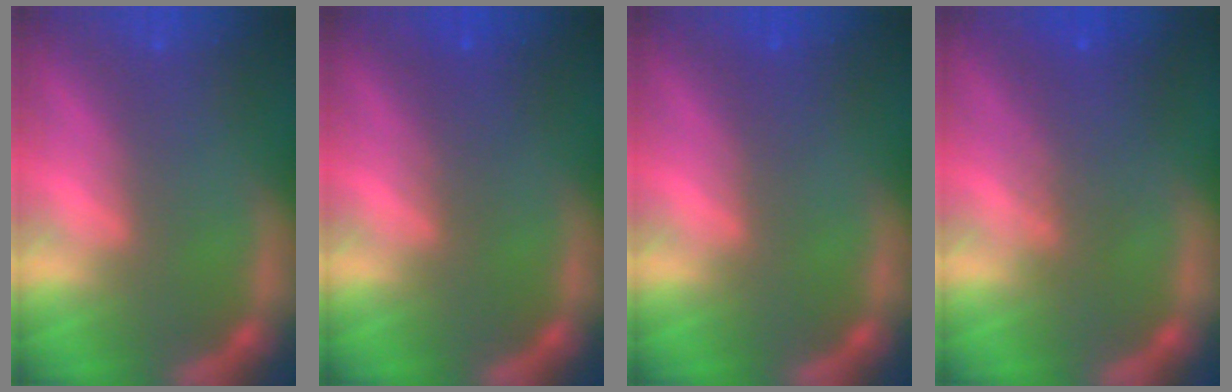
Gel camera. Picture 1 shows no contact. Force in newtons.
{"total": 2.0}
{"total": 1.0}
{"total": 4.1}